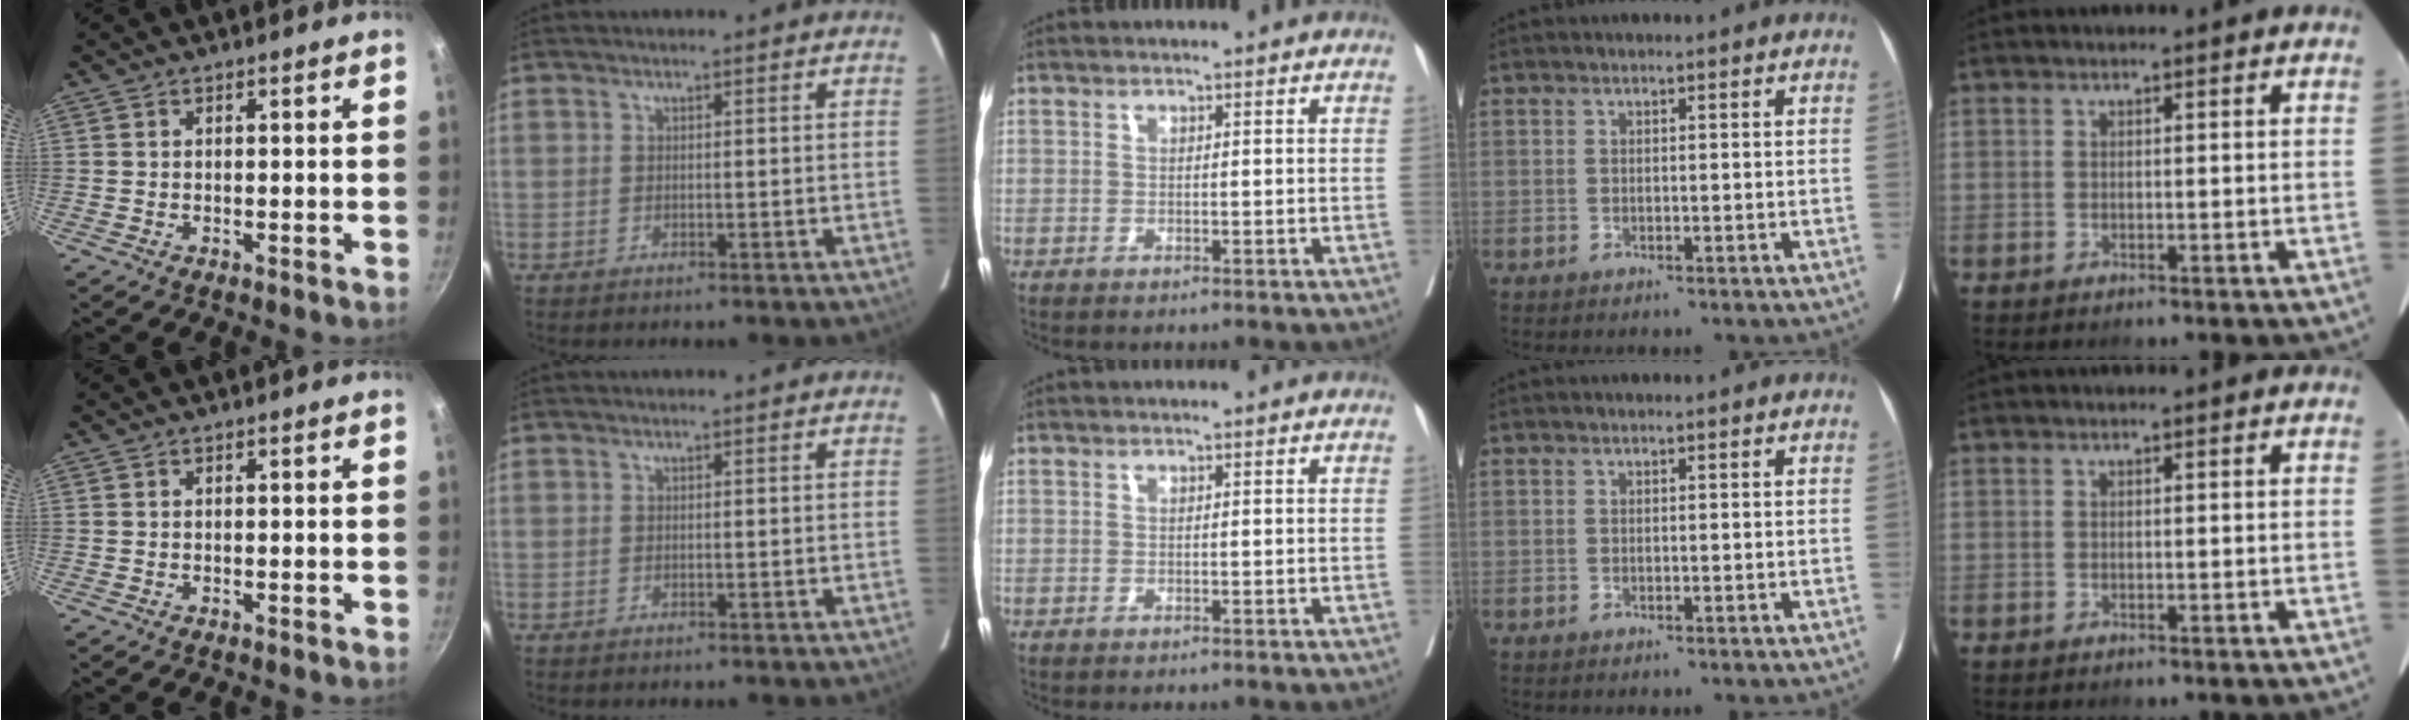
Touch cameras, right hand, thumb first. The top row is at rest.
{}